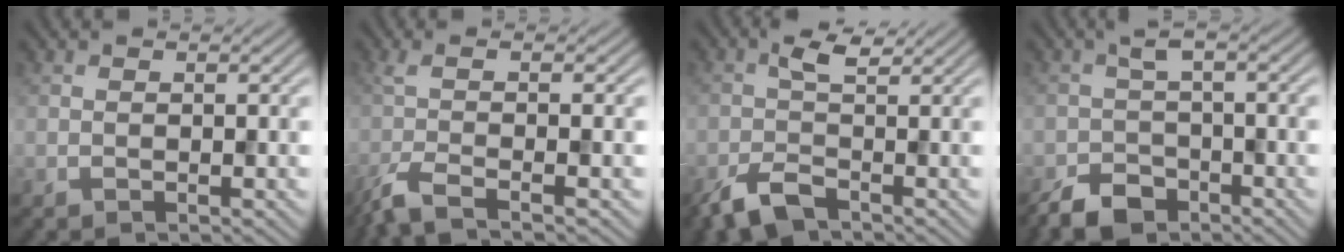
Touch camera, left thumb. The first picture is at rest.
{"total": 4.8, "force": [-2.3, 0.8, 4.1], "torque": [-0.072, -0.010, -0.063]}
{"total": 4.6, "force": [-2.2, 1.9, 3.5], "torque": [-0.075, 0.000, -0.052]}
{"total": 5.0, "force": [-3.3, 2.5, 2.7], "torque": [-0.054, -0.006, -0.064]}